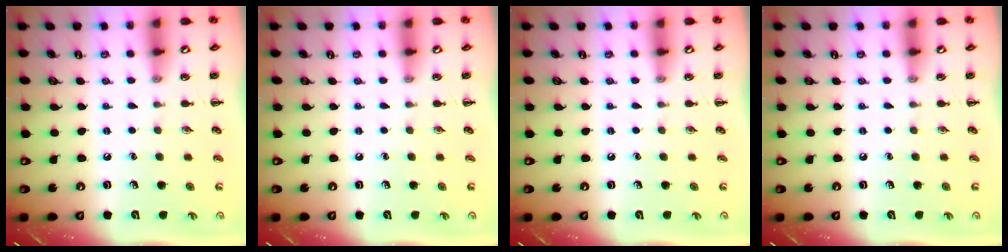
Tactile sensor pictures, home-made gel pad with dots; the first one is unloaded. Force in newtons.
{"total": 0.0}
{"total": 0.0}
{"total": 0.0}